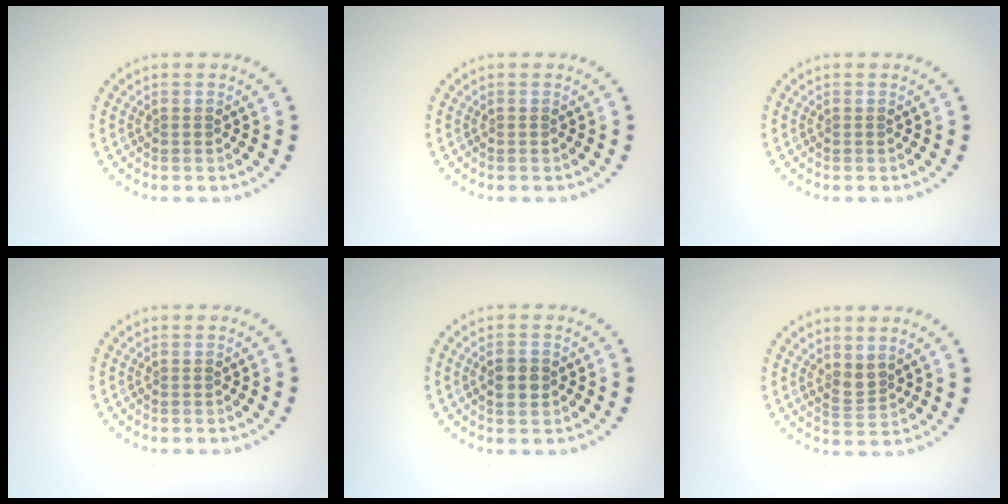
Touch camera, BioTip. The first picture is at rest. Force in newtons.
{"total": 0.0}
{"total": 0.0}
{"total": 0.0}
{"total": 1.9, "press": 1.9, "slide": 0.3}
{"total": 1.8, "press": 1.5, "slide": 1.1}